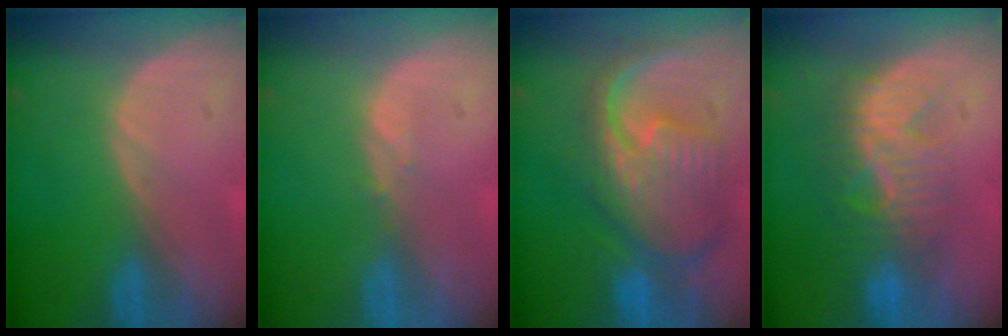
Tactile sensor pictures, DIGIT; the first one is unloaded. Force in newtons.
{"total": 0.6, "press": 0.6, "slide": 0.1}
{"total": 11.9, "press": 10.4, "slide": 5.9}
{"total": 8.4, "press": 8.0, "slide": 2.4}